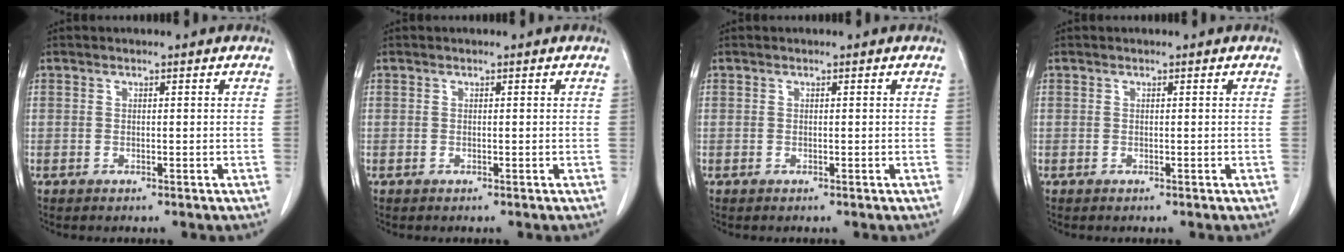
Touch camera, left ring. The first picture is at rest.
{"total": 0.0}
{"total": 0.0}
{"total": 0.0}